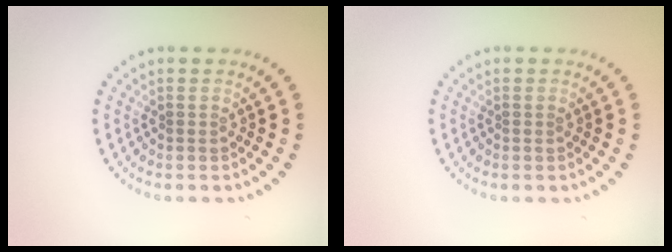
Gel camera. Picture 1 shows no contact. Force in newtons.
{"total": 0.0}